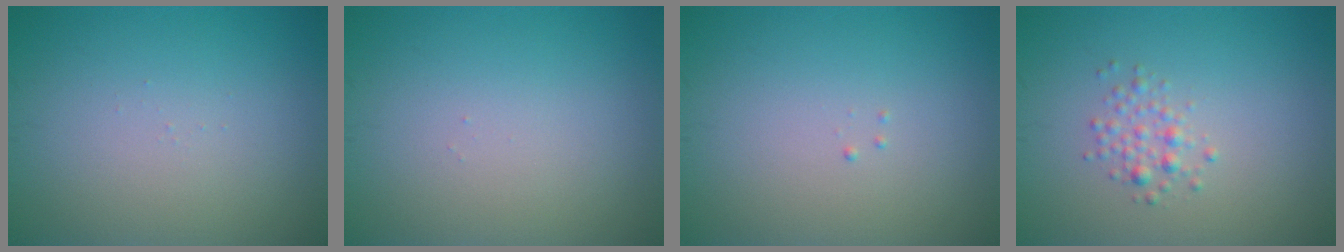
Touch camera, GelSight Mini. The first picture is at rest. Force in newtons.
{"total": 0.0}
{"total": 0.0}
{"total": 1.5, "press": 1.5, "slide": 0.0}